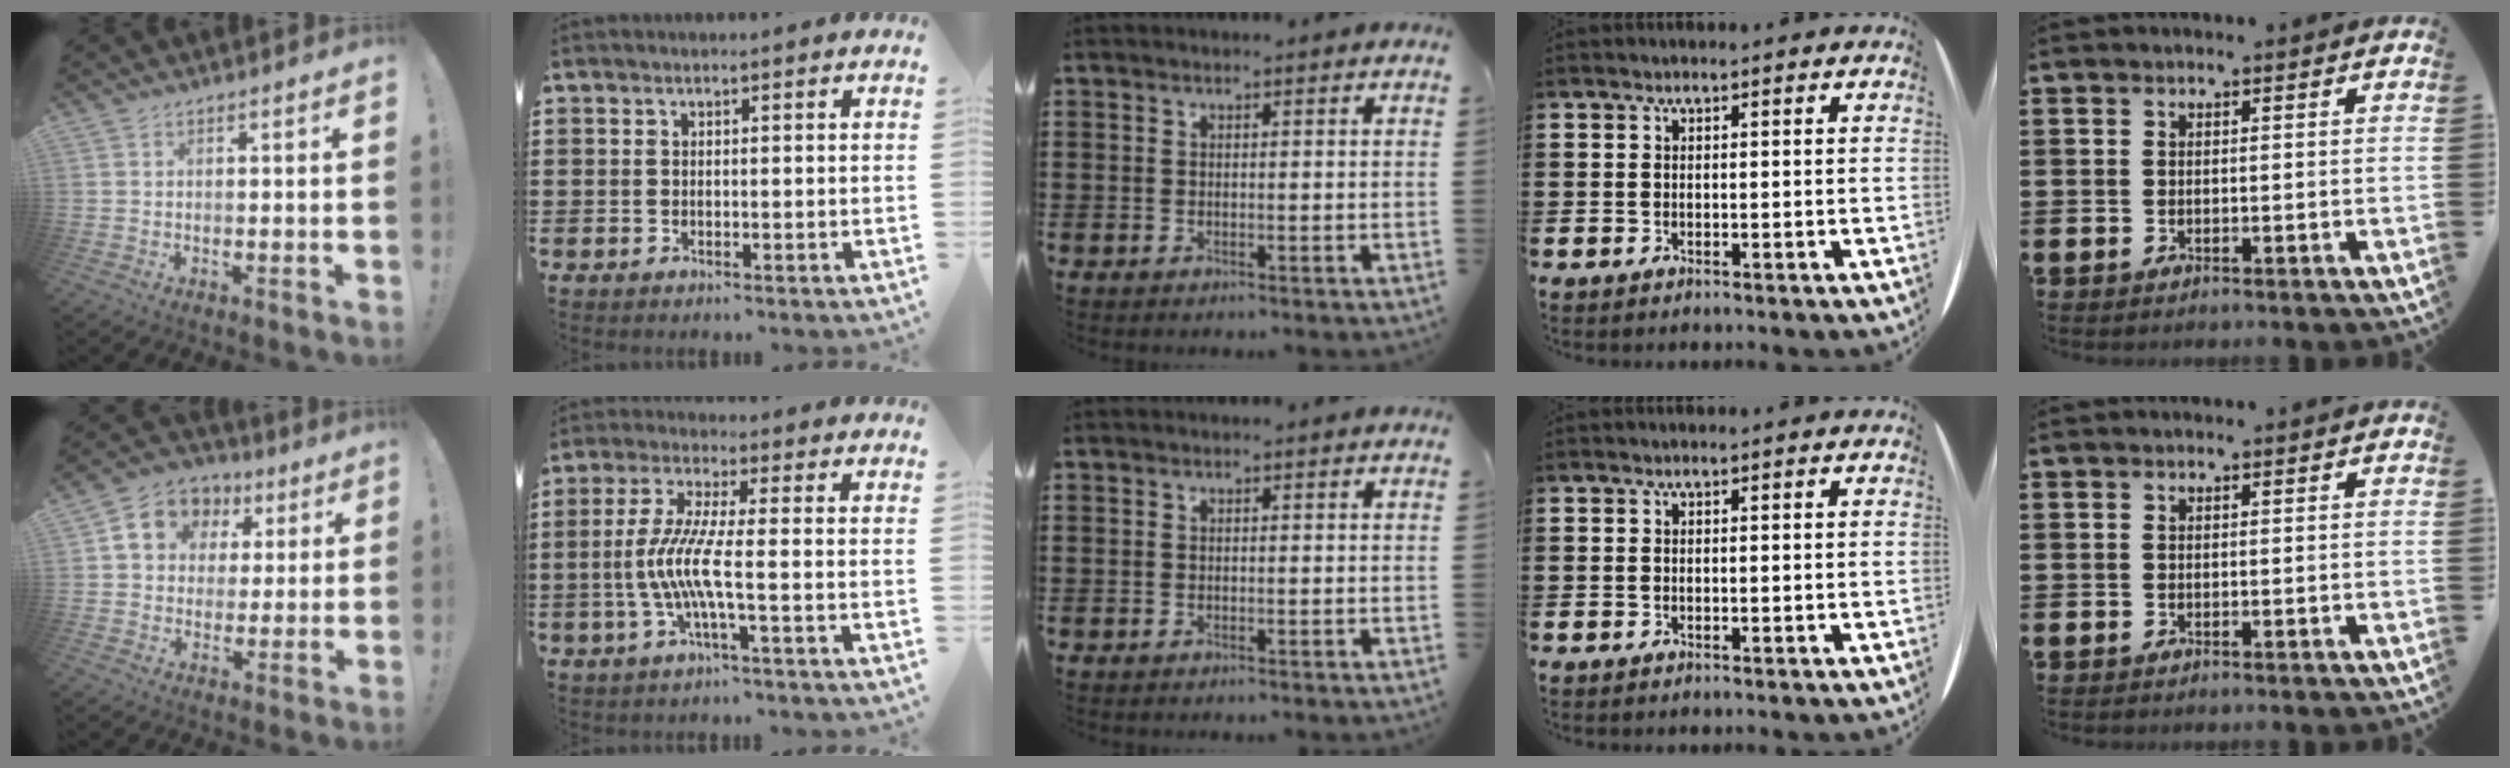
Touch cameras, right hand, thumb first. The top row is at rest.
{"thumb": {"total": 10.8, "force": [3.7, 9.1, 4.4], "torque": [-0.060, -0.007, 0.073]}, "index": {"total": 7.6, "force": [-2.0, 0.4, 7.4], "torque": [-0.171, -0.020, -0.049]}}